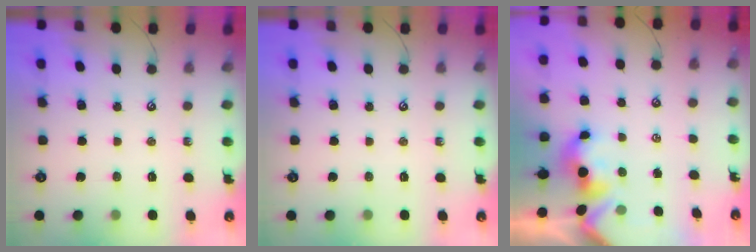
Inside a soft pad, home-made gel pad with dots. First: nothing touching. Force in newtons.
{"total": 0.0}
{"total": 1.7, "press": 1.5, "slide": 0.7}